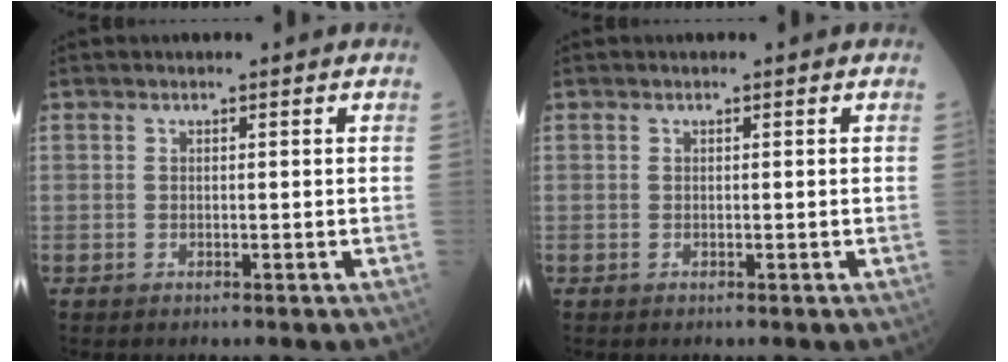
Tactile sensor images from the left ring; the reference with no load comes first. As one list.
[{"total": 0.0}]